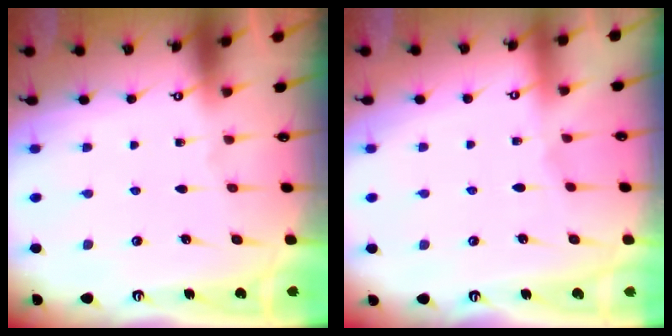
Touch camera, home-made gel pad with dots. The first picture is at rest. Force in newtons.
{"total": 2.4, "press": 2.4, "slide": 0.5}